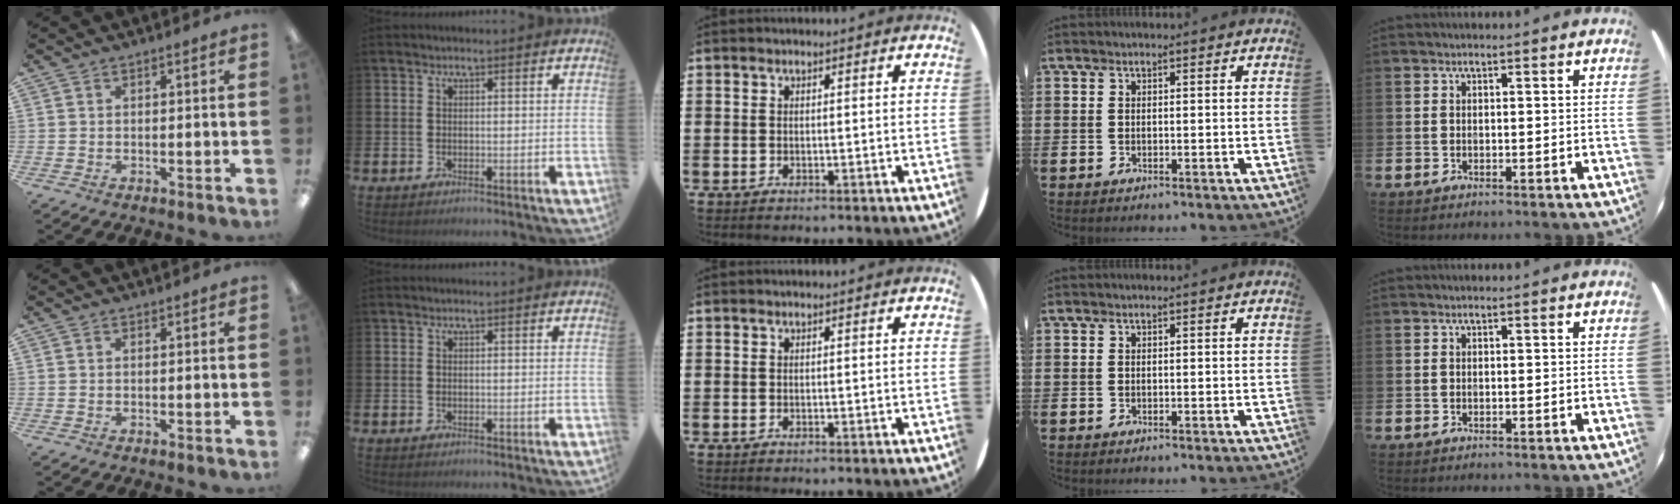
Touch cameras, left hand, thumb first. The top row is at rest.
{}